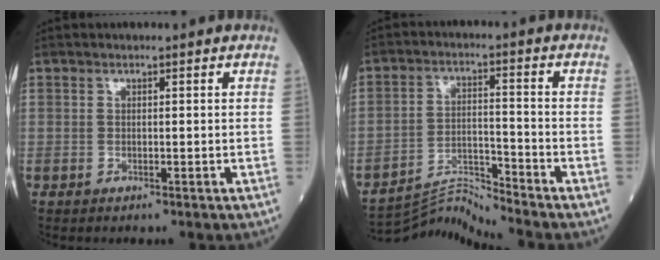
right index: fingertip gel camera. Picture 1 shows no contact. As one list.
[{"total": 7.5, "force": [-6.8, -3.0, -1.1], "torque": [0.003, 0.002, -0.125]}]